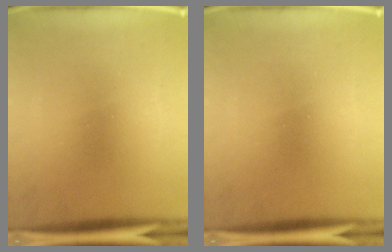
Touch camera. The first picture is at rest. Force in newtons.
{"total": 0.0}